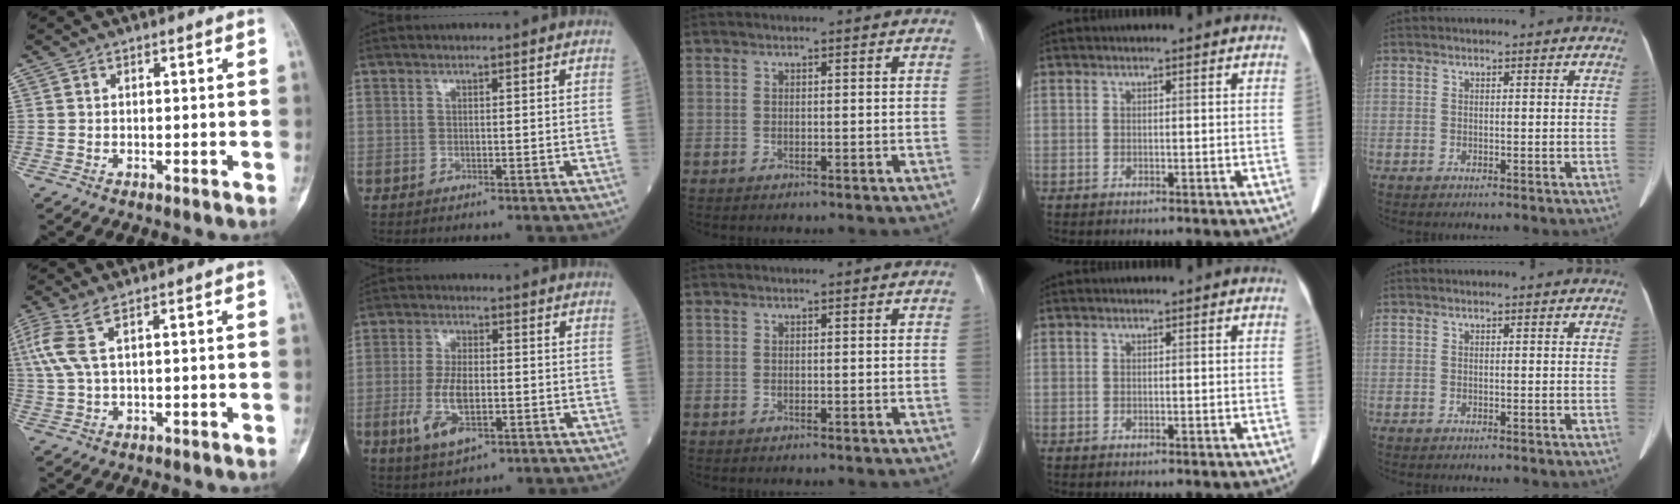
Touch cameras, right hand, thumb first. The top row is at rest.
{"thumb": {"total": 6.8, "force": [2.6, 2.1, 5.9], "torque": [-0.180, 0.012, 0.061]}, "index": {"total": 7.8, "force": [-2.2, 3.0, 6.9], "torque": [-0.146, -0.006, -0.035]}}